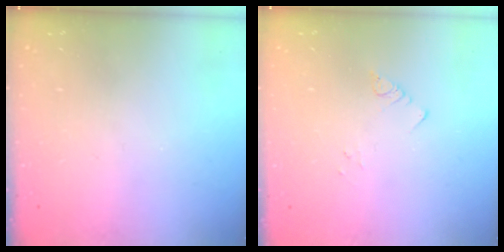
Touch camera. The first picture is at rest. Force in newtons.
{"total": 1.9, "press": 1.9, "slide": 0.2}